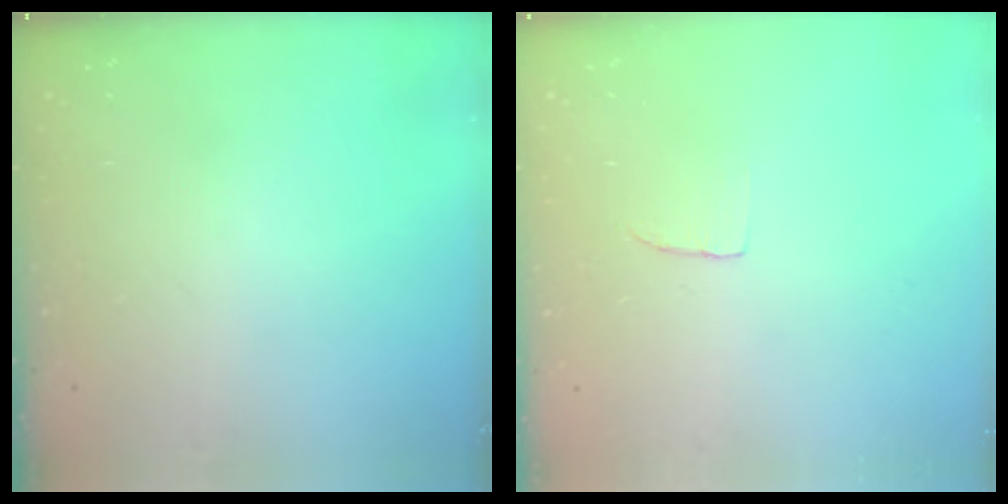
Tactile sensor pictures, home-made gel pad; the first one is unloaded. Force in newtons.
{"total": 3.1, "press": 3.0, "slide": 0.3}